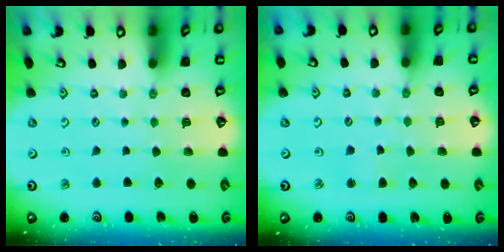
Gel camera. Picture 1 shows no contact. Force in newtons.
{"total": 1.6, "press": 1.5, "slide": 0.3}